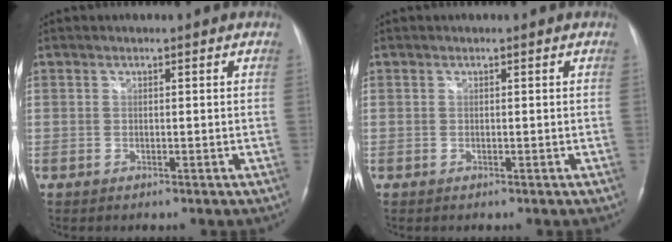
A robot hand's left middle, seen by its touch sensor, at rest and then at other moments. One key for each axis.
{"total": 0.0}